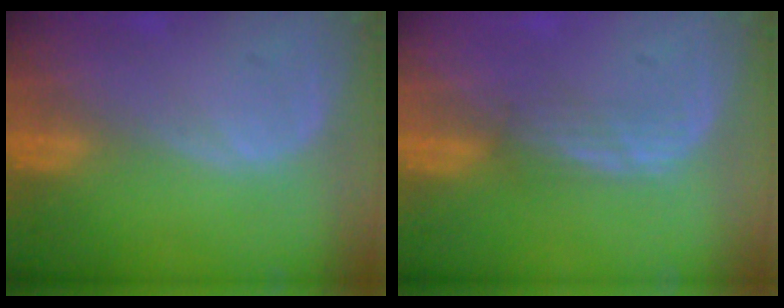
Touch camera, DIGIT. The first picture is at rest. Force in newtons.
{"total": 2.1, "press": 2.1, "slide": 0.2}